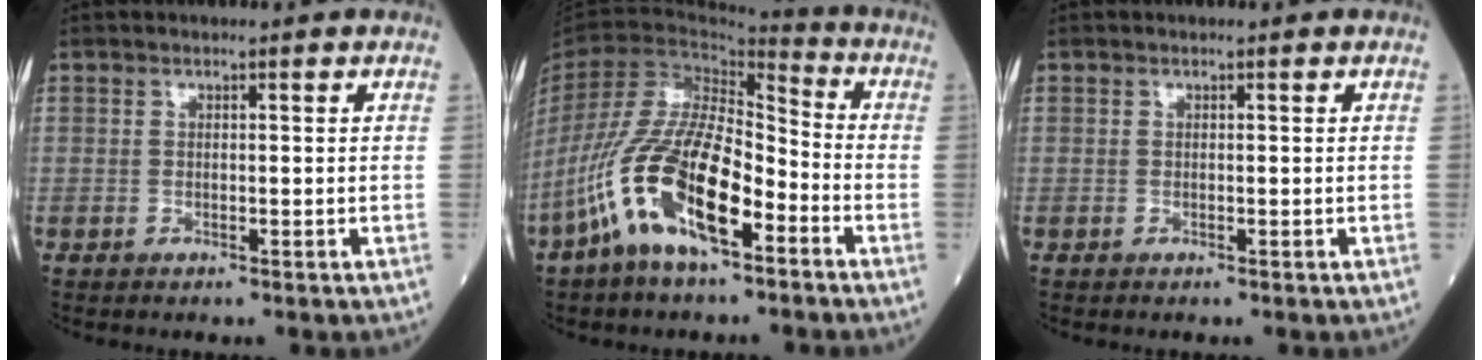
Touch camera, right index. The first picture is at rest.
{"total": 16.4, "force": [-8.0, 4.8, 13.4], "torque": [-0.279, -0.001, -0.147]}
{"total": 0.0}